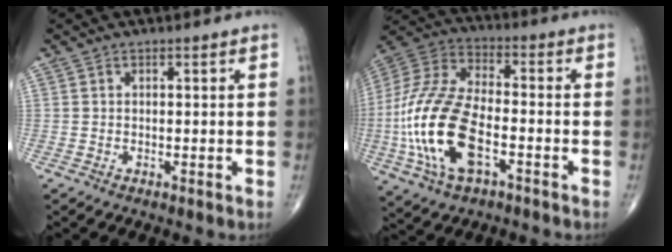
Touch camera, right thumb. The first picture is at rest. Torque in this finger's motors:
{"motor_torque": [0.30, 0.72, 2.17, -0.01, 0.68]}